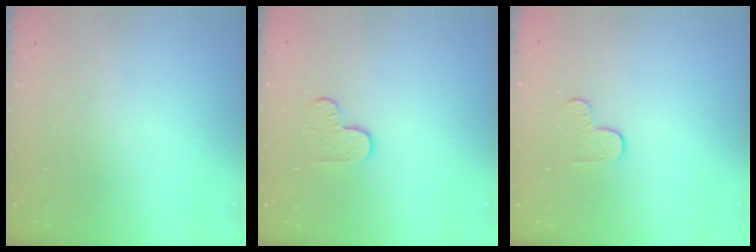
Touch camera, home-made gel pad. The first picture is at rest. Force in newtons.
{"total": 4.5, "press": 4.5, "slide": 0.4}
{"total": 5.5, "press": 5.5, "slide": 0.5}